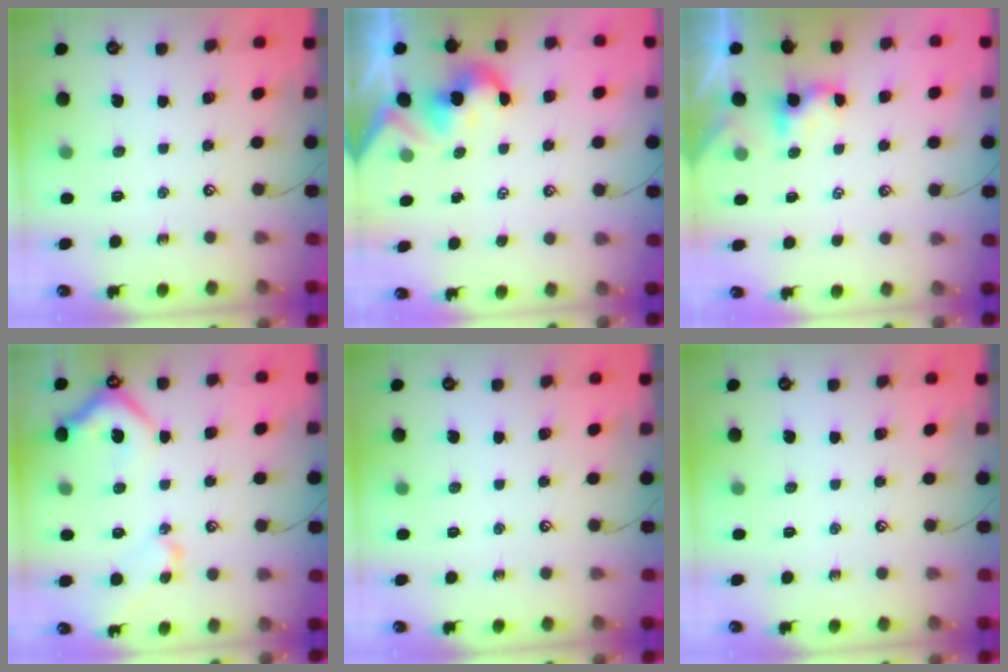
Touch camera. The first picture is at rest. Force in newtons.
{"total": 2.1, "press": 2.1, "slide": 0.4}
{"total": 2.4, "press": 2.4, "slide": 0.1}
{"total": 10.4, "press": 10.4, "slide": 1.3}
{"total": 0.0}
{"total": 0.0}